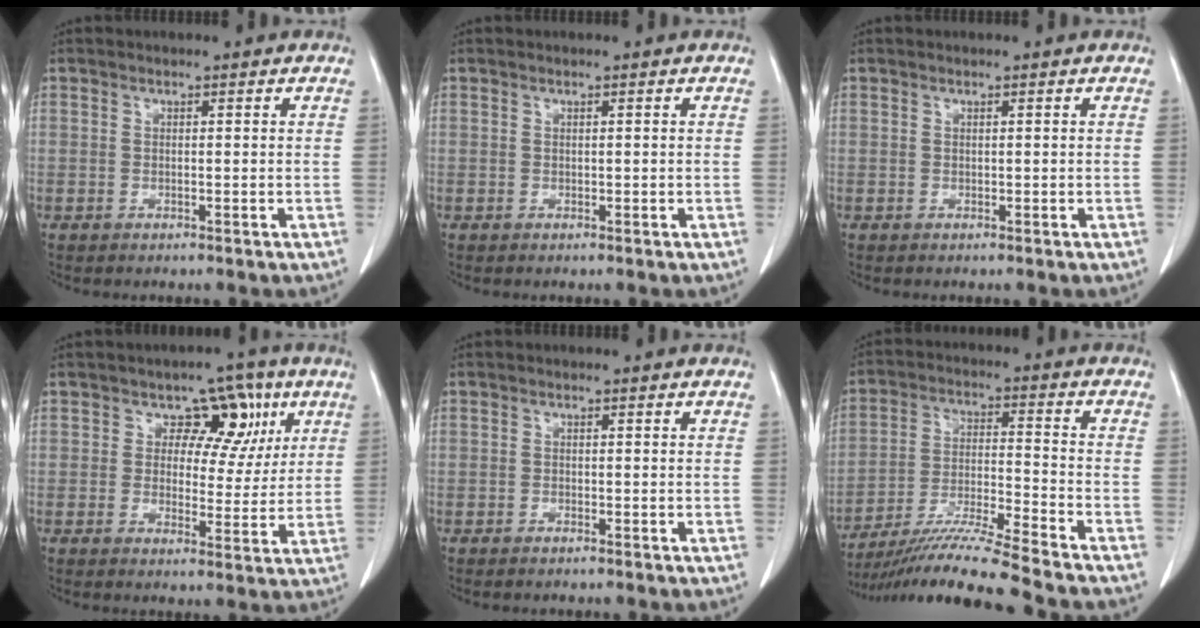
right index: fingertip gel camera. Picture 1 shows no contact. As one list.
[{"total": 0.0}, {"total": 0.0}, {"total": 7.3, "force": [3.0, 5.5, 3.8], "torque": [-0.019, 0.014, 0.037]}, {"total": 0.7, "force": [-0.7, 0.1, 0.3], "torque": [-0.010, -0.001, -0.010]}, {"total": 14.4, "force": [-12.6, -2.0, 6.6], "torque": [-0.110, -0.017, -0.218]}]